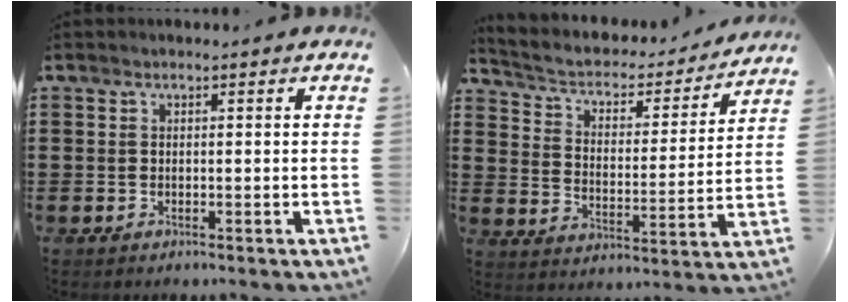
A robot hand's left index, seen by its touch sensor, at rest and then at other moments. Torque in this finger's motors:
{"motor_torque": [1.10, -1.04, 0.01, -0.12]}